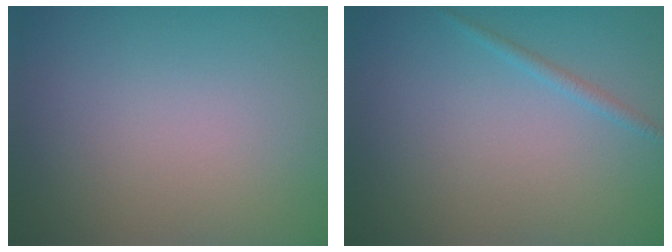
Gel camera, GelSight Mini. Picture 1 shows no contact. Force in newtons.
{"total": 0.9, "press": 0.9, "slide": 0.1}